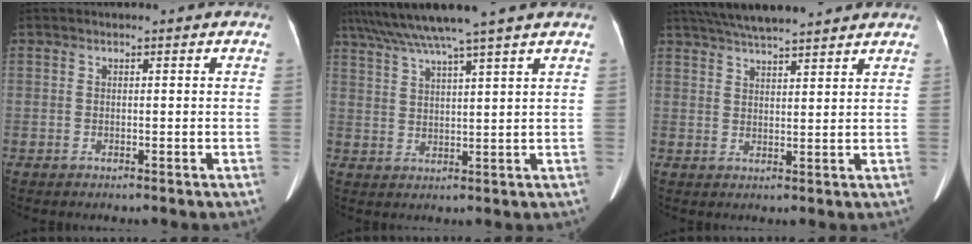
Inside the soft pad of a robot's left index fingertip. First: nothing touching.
{"total": 10.6, "force": [8.8, -2.0, 5.5], "torque": [-0.099, 0.021, 0.139]}
{"total": 11.7, "force": [10.4, 1.0, 5.2], "torque": [-0.095, 0.032, 0.157]}